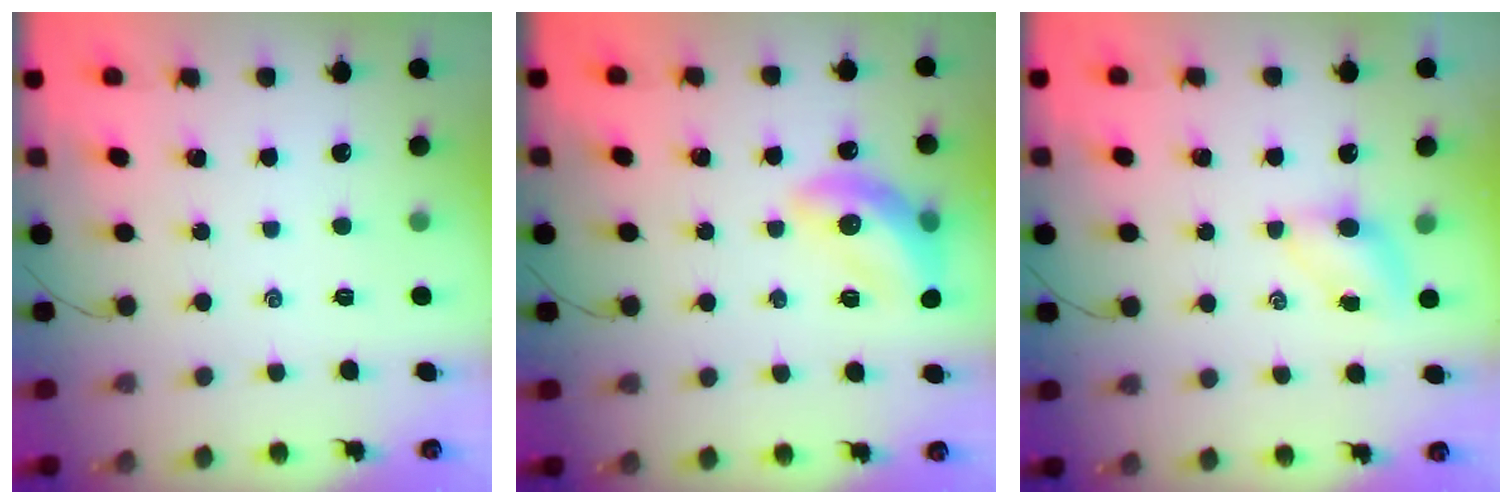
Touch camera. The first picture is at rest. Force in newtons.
{"total": 13.1, "press": 13.0, "slide": 1.8}
{"total": 5.0, "press": 4.9, "slide": 1.1}